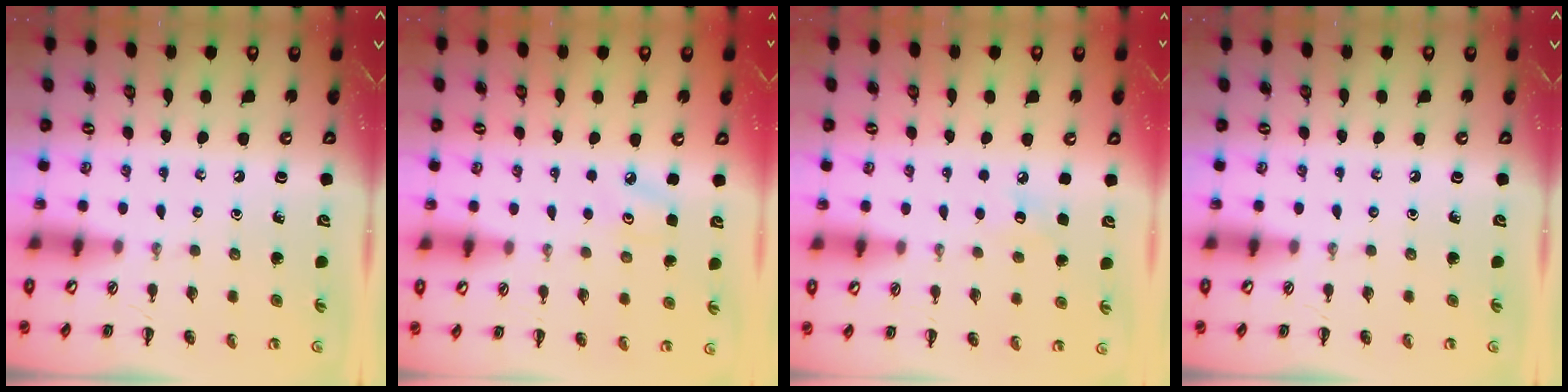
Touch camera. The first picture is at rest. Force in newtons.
{"total": 6.1, "press": 5.8, "slide": 1.9}
{"total": 4.4, "press": 4.2, "slide": 1.1}
{"total": 0.0}